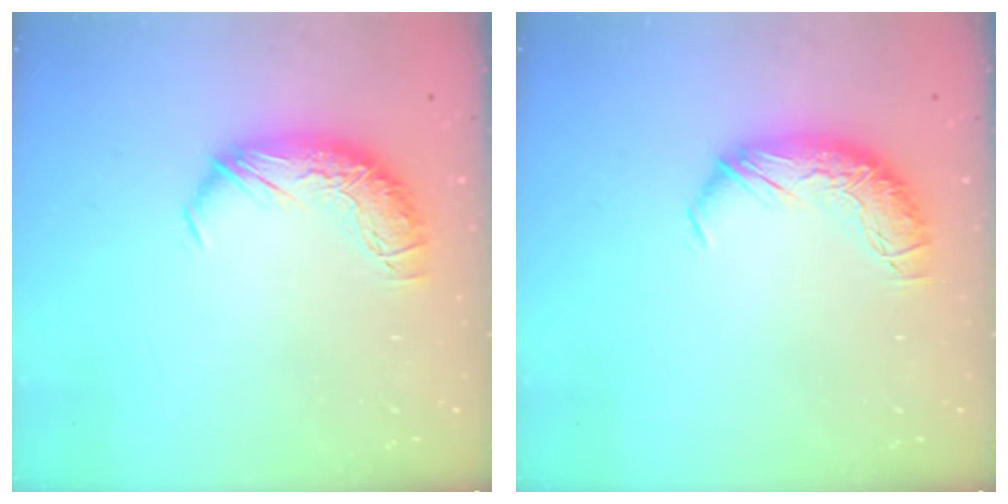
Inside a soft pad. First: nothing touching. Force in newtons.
{"total": 0.0}